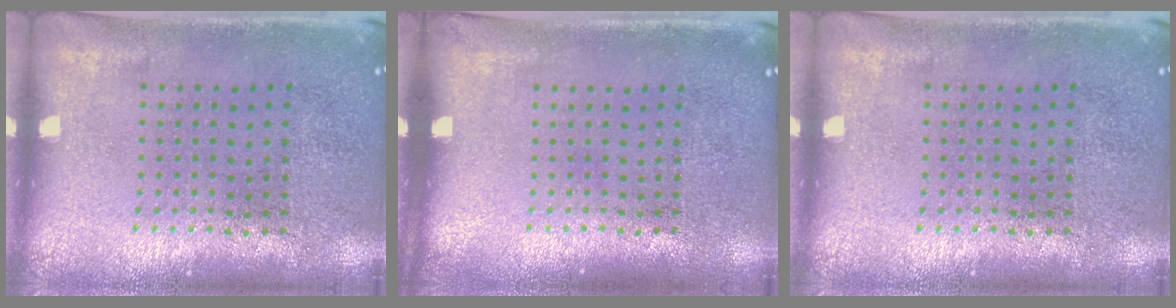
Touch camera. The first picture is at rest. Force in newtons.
{"total": 0.0}
{"total": 0.0}